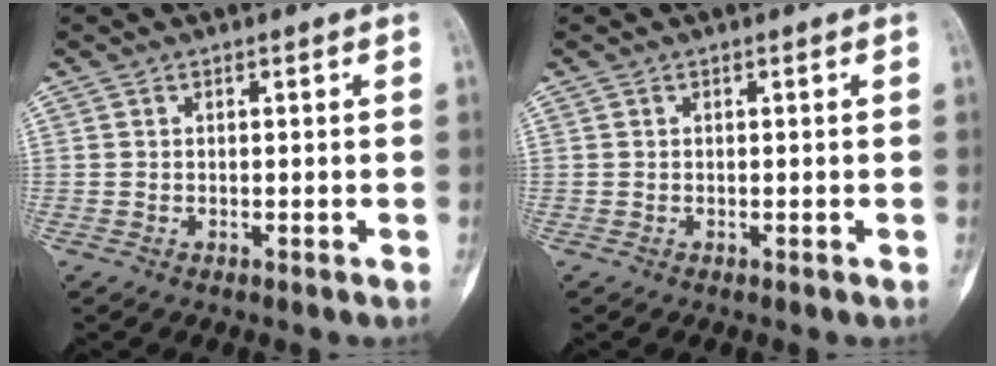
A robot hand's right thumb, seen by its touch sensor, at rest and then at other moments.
{"total": 0.0}